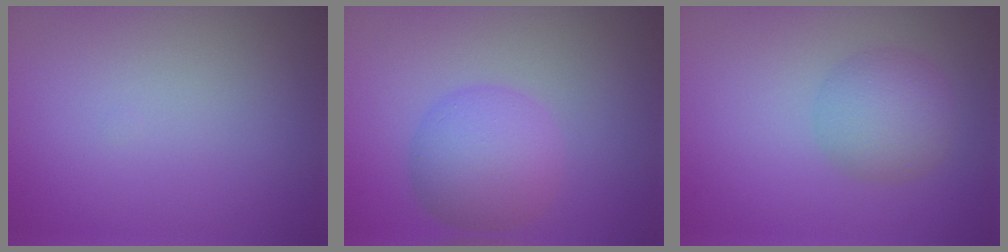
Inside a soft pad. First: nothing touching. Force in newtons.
{"total": 5.1, "press": 5.1, "slide": 0.1}
{"total": 3.8, "press": 3.8, "slide": 0.1}